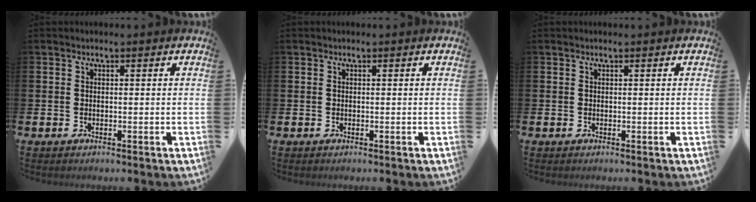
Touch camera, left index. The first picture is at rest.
{"total": 0.0}
{"total": 0.0}